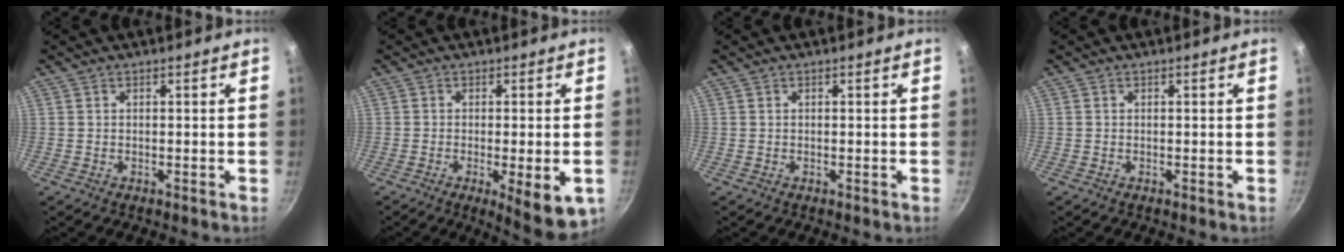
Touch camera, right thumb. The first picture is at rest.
{"total": 9.8, "force": [-3.3, 2.7, 8.8], "torque": [-0.116, -0.012, -0.039]}
{"total": 0.0}
{"total": 0.0}